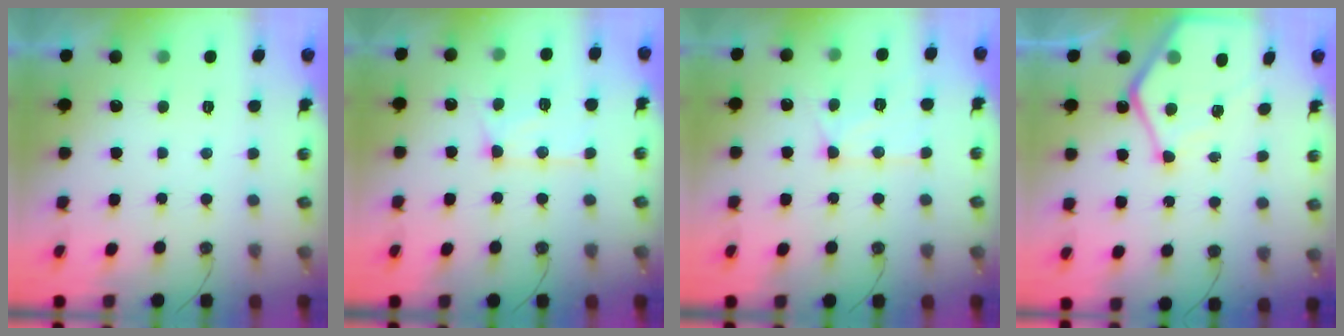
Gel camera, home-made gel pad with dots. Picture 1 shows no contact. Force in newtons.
{"total": 12.8, "press": 12.8, "slide": 1.1}
{"total": 12.4, "press": 12.4, "slide": 1.1}
{"total": 11.8, "press": 11.8, "slide": 1.0}